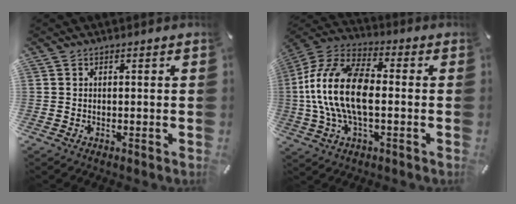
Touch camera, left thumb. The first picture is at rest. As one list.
[{"total": 16.8, "force": [-1.5, 9.0, 14.2], "torque": [-0.300, 0.002, -0.027]}]